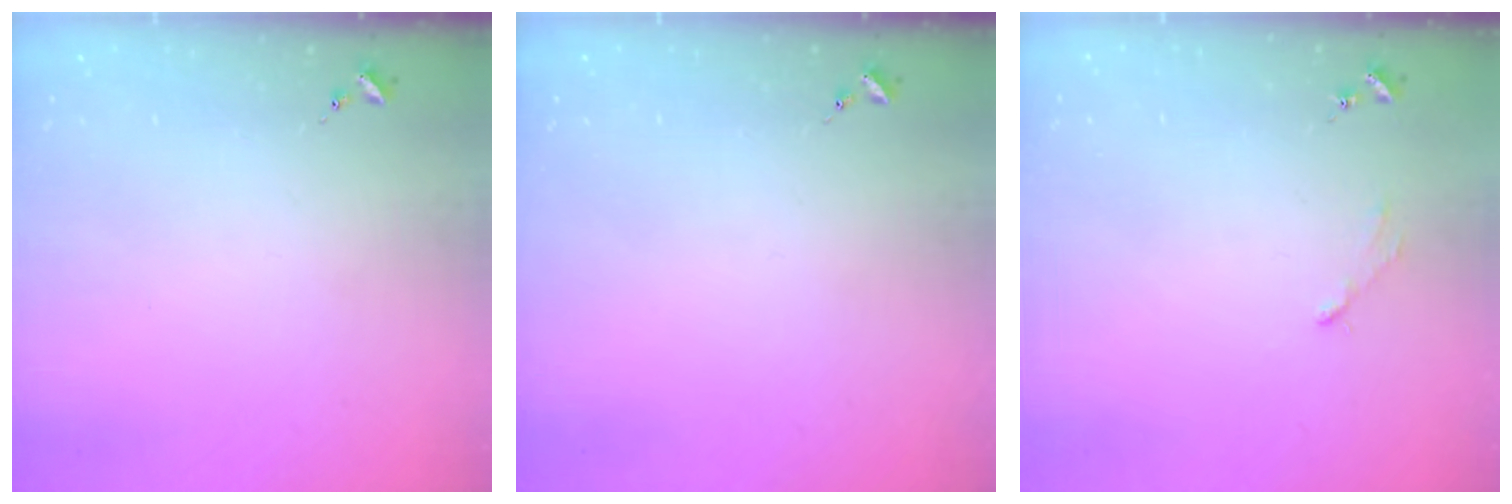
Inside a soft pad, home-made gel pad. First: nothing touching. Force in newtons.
{"total": 0.0}
{"total": 2.9, "press": 2.9, "slide": 0.4}